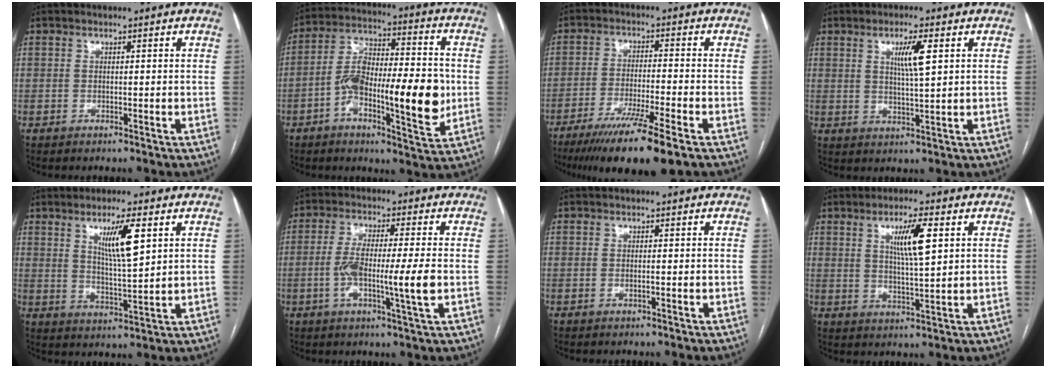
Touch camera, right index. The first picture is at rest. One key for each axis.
{"total": 16.2, "fx": -3.3, "fy": 4.3, "fz": 15.3, "tx": -0.260, "ty": 0.016, "tz": -0.055}
{"total": 12.1, "fx": -8.2, "fy": -0.5, "fz": 8.9, "tx": -0.145, "ty": -0.034, "tz": -0.133}
{"total": 5.3, "fx": 1.9, "fy": 0.3, "fz": 4.9, "tx": -0.086, "ty": -0.002, "tz": 0.032}
{"total": 7.7, "fx": 3.2, "fy": 0.6, "fz": 6.9, "tx": -0.123, "ty": -0.007, "tz": 0.057}
{"total": 9.5, "fx": -1.6, "fy": 0.1, "fz": 9.4, "tx": -0.173, "ty": -0.002, "tz": -0.034}
{"total": 0.6, "fx": -0.2, "fy": 0.0, "fz": 0.5, "tx": -0.011, "ty": 0.000, "tz": -0.002}
{"total": 7.1, "fx": 2.5, "fy": 0.6, "fz": 6.6, "tx": -0.118, "ty": -0.001, "tz": 0.043}